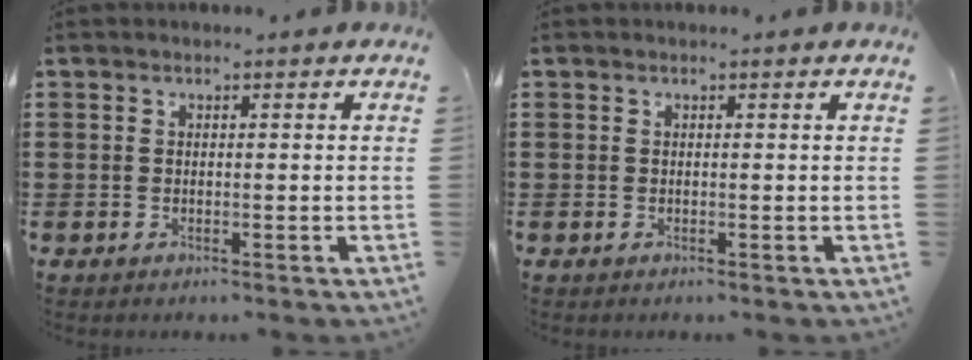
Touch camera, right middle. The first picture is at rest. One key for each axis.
{"total": 0.0}